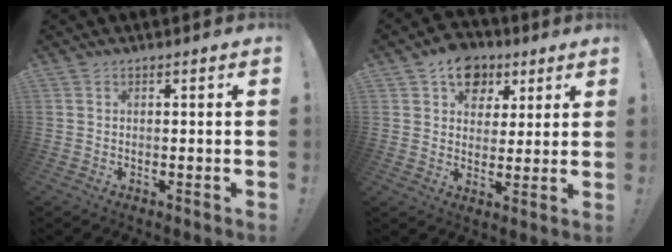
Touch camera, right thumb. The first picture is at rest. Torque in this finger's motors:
{"motor_torque": [-0.45, 0.89, 0.77, 0.29, 0.16]}